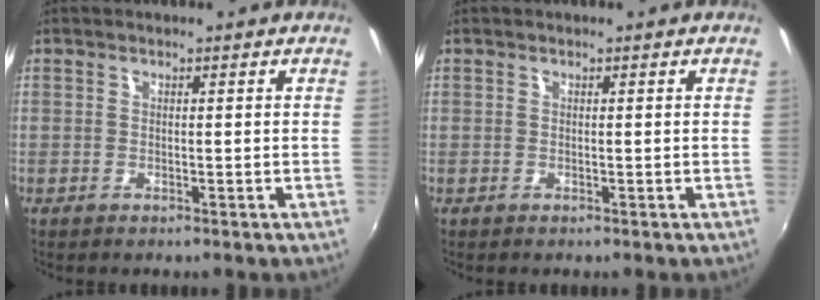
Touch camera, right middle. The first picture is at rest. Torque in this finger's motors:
{"motor_torque": [-0.08, -0.01, -0.25, -0.03]}